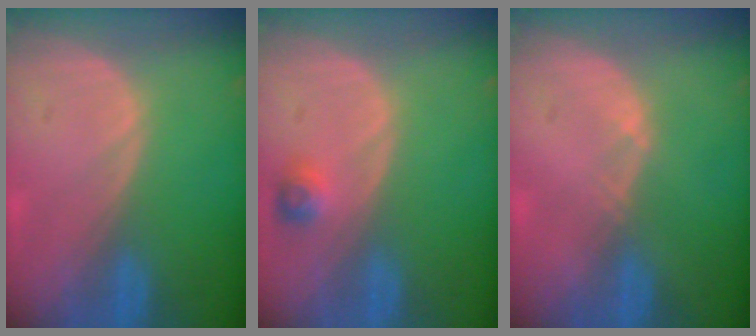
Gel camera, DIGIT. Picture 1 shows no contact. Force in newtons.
{"total": 2.4, "press": 2.2, "slide": 0.9}
{"total": 0.6, "press": 0.5, "slide": 0.3}